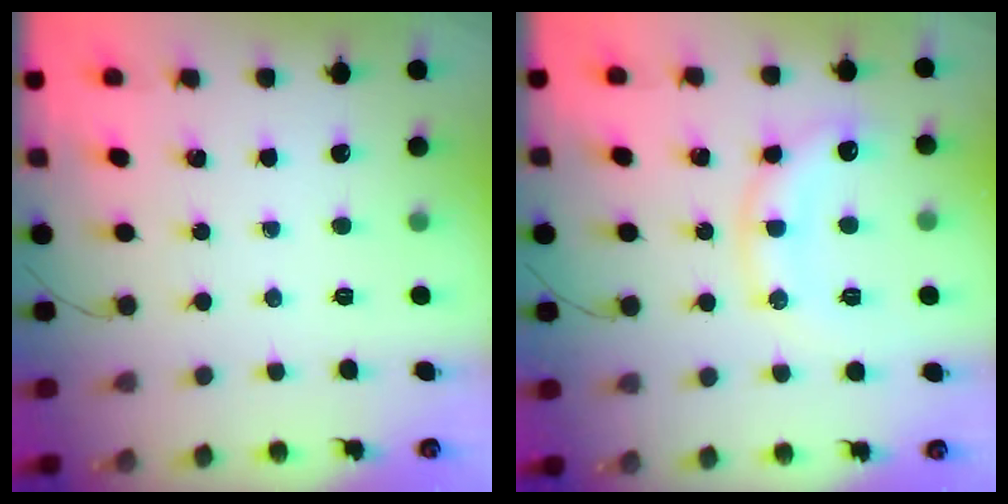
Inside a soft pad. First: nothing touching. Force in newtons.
{"total": 11.8, "press": 11.8, "slide": 0.8}